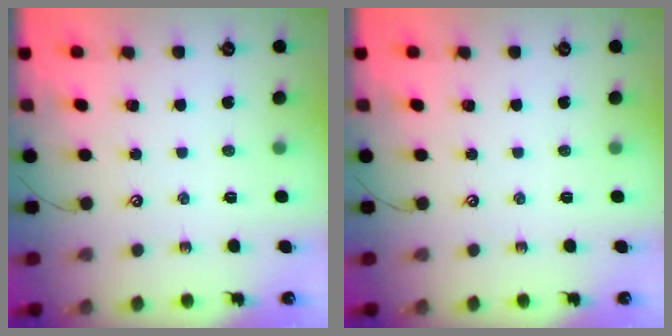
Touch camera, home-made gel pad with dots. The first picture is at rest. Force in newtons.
{"total": 0.0}